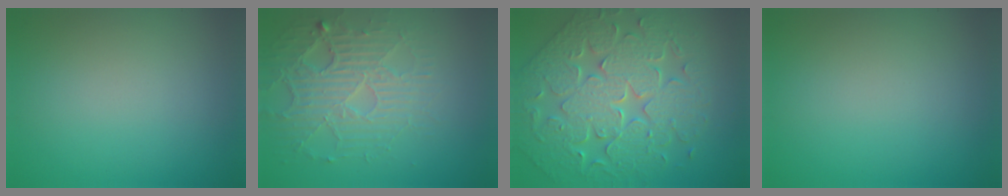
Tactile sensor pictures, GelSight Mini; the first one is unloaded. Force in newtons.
{"total": 4.4, "press": 3.9, "slide": 2.0}
{"total": 8.1, "press": 6.8, "slide": 4.4}
{"total": 0.0}